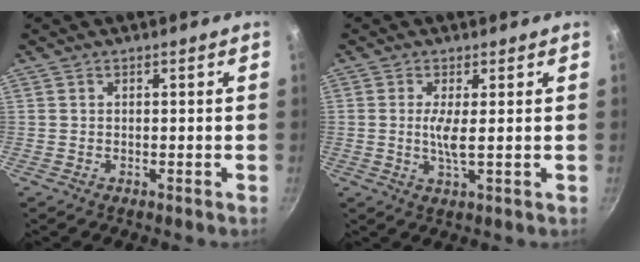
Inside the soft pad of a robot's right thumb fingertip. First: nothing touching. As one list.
[{"total": 3.7, "force": [0.4, 0.4, 3.6], "torque": [-0.081, -0.008, 0.006]}]